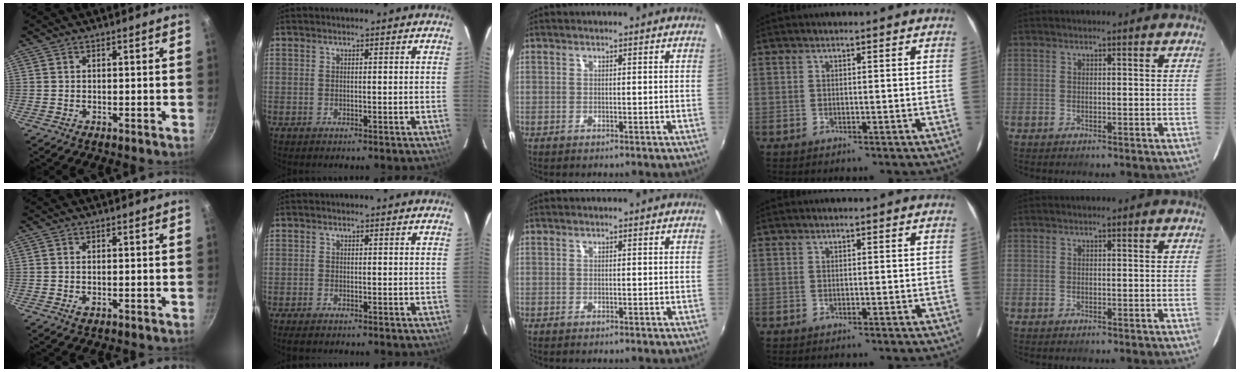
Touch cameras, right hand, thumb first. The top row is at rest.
{"thumb": {"total": 0.9, "force": [-0.2, 0.4, 0.8], "torque": [-0.016, 0.000, -0.002]}, "index": {"total": 1.4, "force": [-1.2, 0.5, 0.5], "torque": [-0.013, -0.004, -0.022]}}